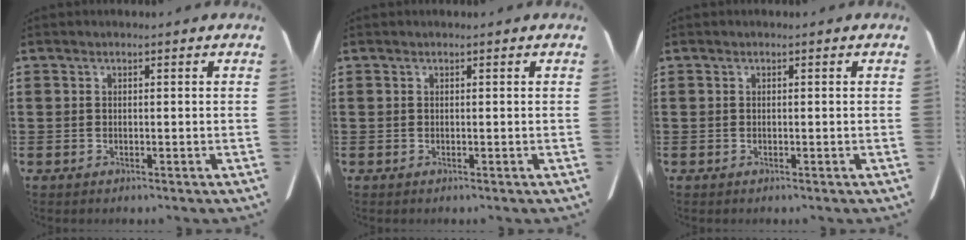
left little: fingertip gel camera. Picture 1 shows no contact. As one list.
[{"total": 0.0}, {"total": 0.0}]